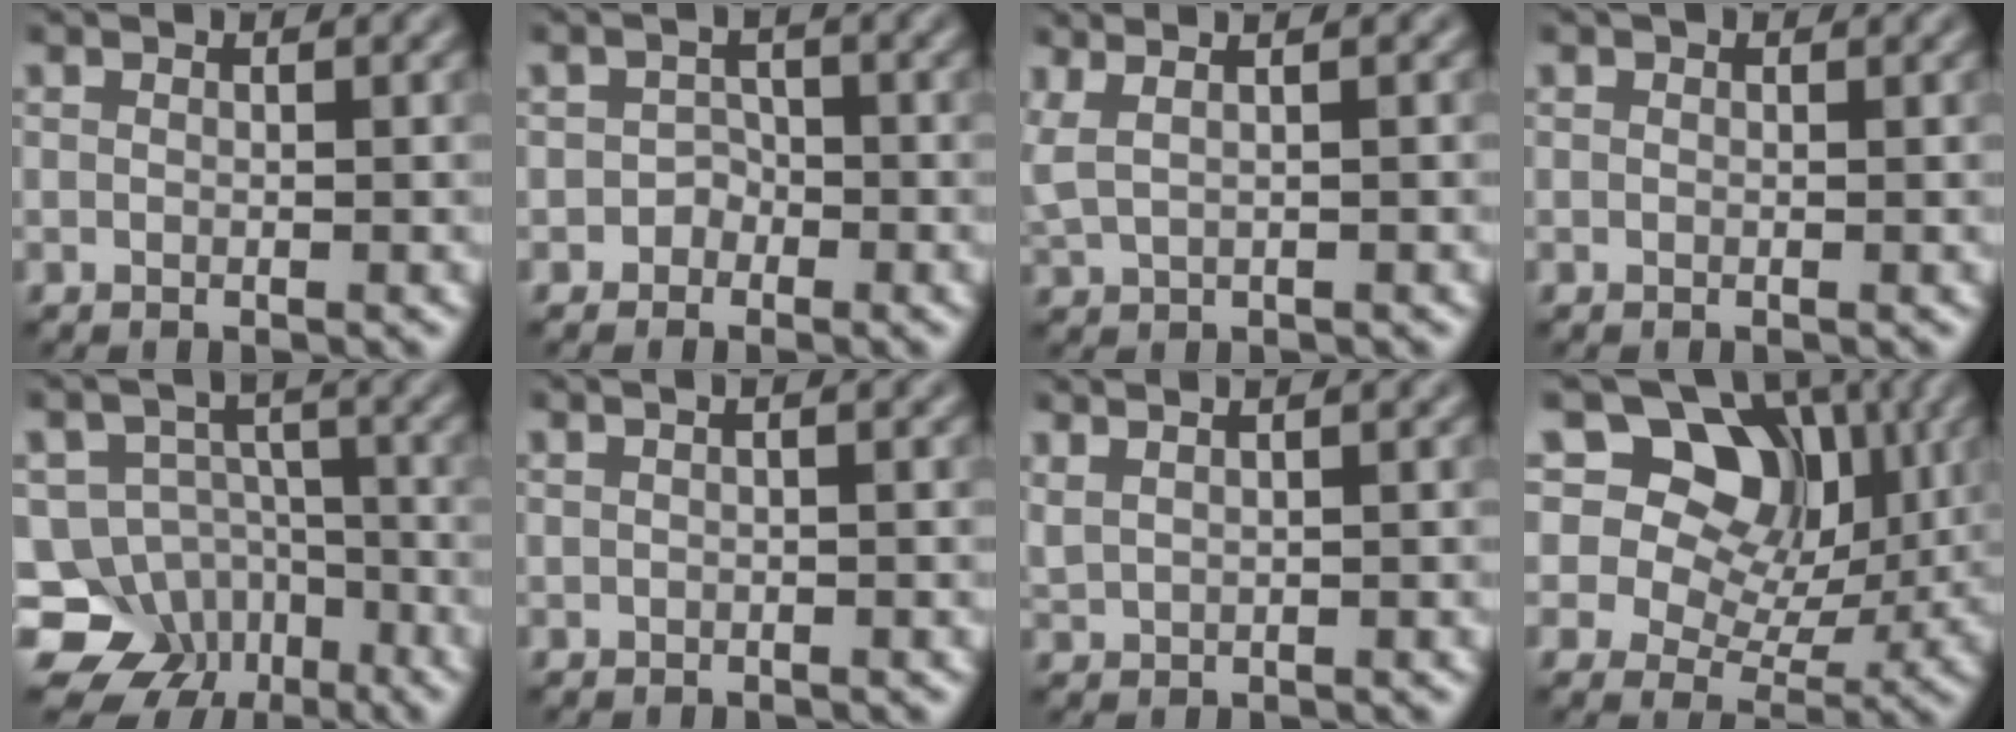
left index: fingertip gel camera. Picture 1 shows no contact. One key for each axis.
{"total": 1.3, "fx": -0.8, "fy": 1.0, "fz": 0.1, "tx": 0.002, "ty": 0.005, "tz": -0.012}
{"total": 3.1, "fx": 1.8, "fy": 1.2, "fz": 2.2, "tx": -0.039, "ty": 0.018, "tz": 0.017}
{"total": 0.8, "fx": 0.6, "fy": 0.4, "fz": 0.3, "tx": -0.011, "ty": -0.003, "tz": 0.002}
{"total": 10.5, "fx": -7.0, "fy": 7.4, "fz": 2.5, "tx": -0.038, "ty": 0.007, "tz": -0.107}
{"total": 1.5, "fx": 0.3, "fy": 0.7, "fz": 1.3, "tx": -0.011, "ty": -0.001, "tz": -0.006}
{"total": 3.5, "fx": 2.3, "fy": 1.5, "fz": 2.1, "tx": -0.025, "ty": 0.016, "tz": 0.025}
{"total": 11.4, "fx": 5.1, "fy": 7.9, "fz": 6.4, "tx": -0.095, "ty": 0.025, "tz": 0.058}